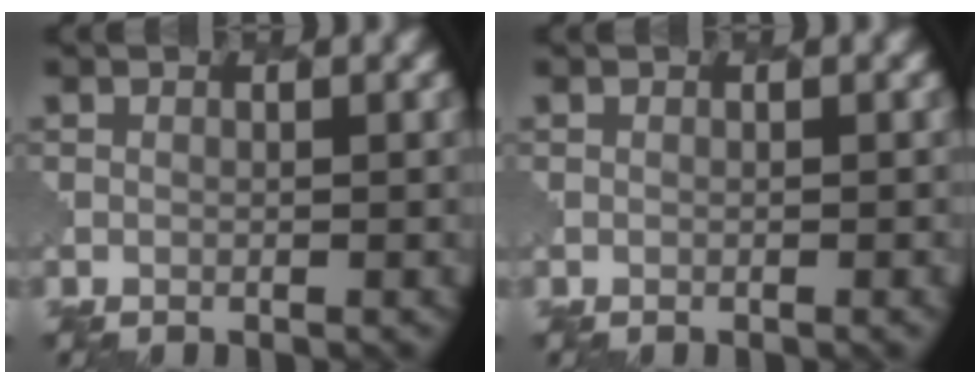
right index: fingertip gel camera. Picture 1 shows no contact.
{"total": 0.5, "force": [-0.1, 0.2, 0.5], "torque": [0.001, 0.000, -0.002]}